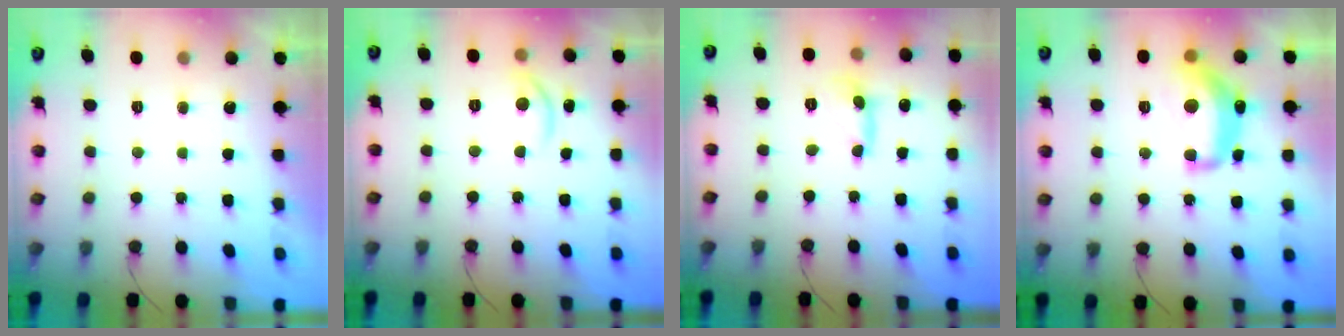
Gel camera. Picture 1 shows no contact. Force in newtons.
{"total": 5.5, "press": 5.5, "slide": 0.6}
{"total": 2.7, "press": 2.7, "slide": 0.1}
{"total": 13.7, "press": 13.7, "slide": 0.8}